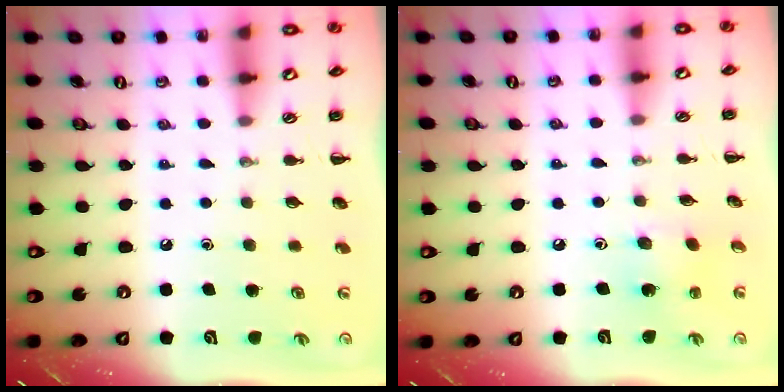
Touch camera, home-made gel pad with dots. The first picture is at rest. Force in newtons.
{"total": 2.2, "press": 2.1, "slide": 0.6}